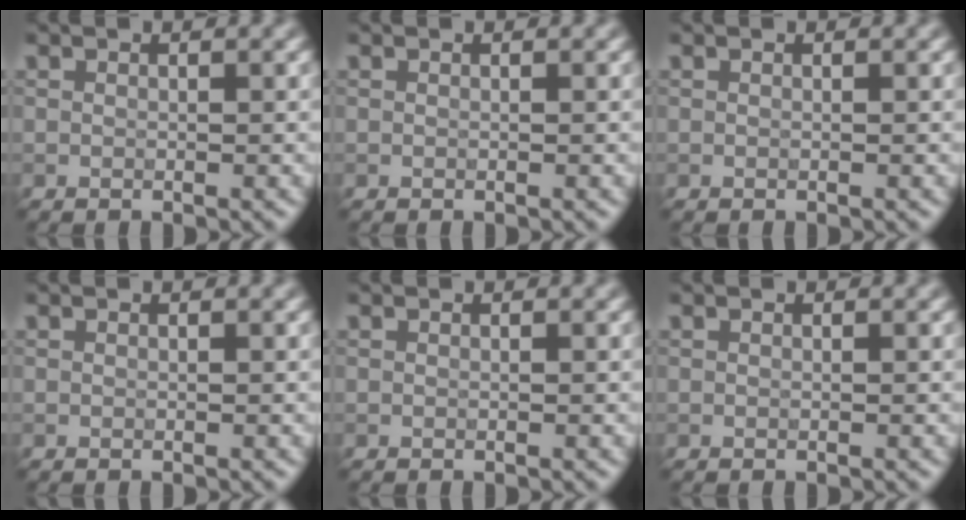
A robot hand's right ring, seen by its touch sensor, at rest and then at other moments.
{"total": 0.0}
{"total": 0.0}
{"total": 0.0}
{"total": 0.0}
{"total": 0.0}